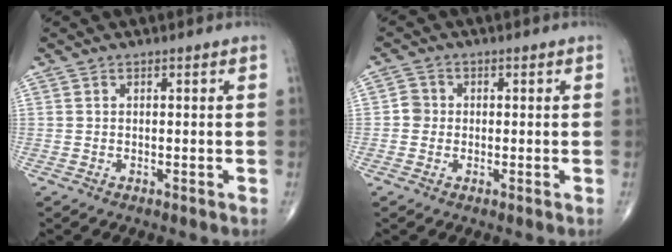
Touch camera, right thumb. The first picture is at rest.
{"total": 2.4, "force": [-0.2, 2.3, 0.7], "torque": [0.002, 0.007, -0.009]}